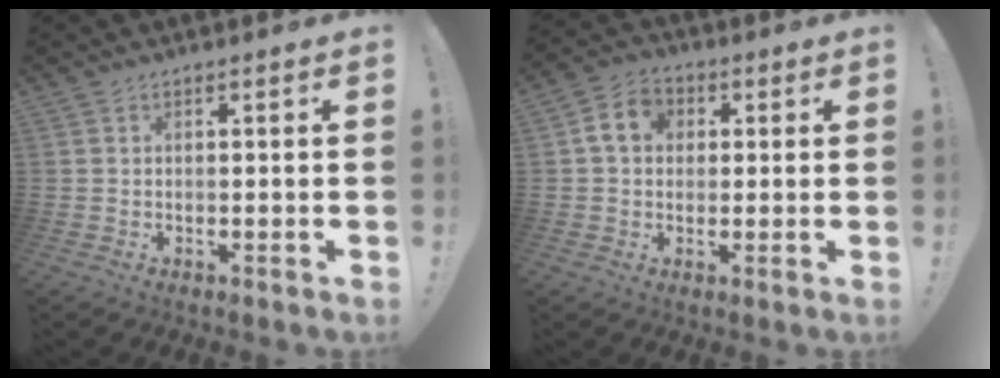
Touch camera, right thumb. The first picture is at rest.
{"total": 8.4, "force": [1.5, 6.6, 4.9], "torque": [-0.077, 0.018, 0.032]}